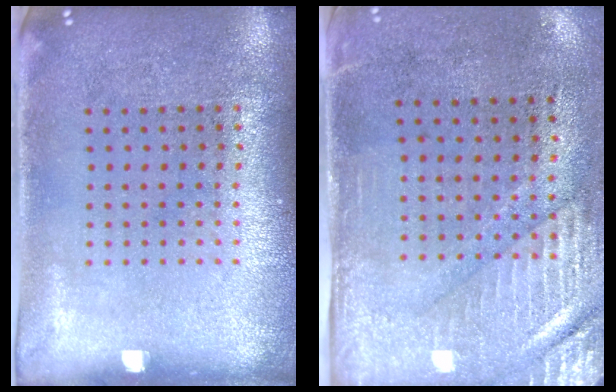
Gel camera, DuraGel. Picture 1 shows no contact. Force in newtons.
{"total": 2.9, "press": 2.5, "slide": 1.5}